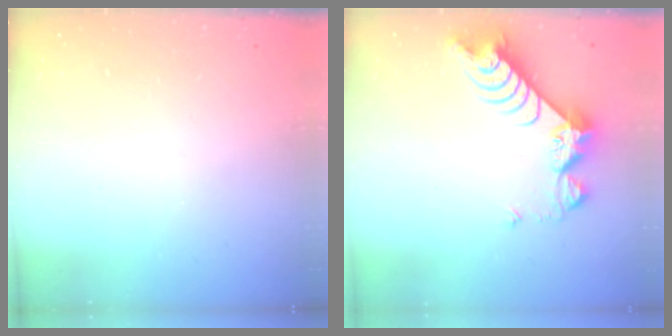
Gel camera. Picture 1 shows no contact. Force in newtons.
{"total": 8.8, "press": 8.7, "slide": 0.9}